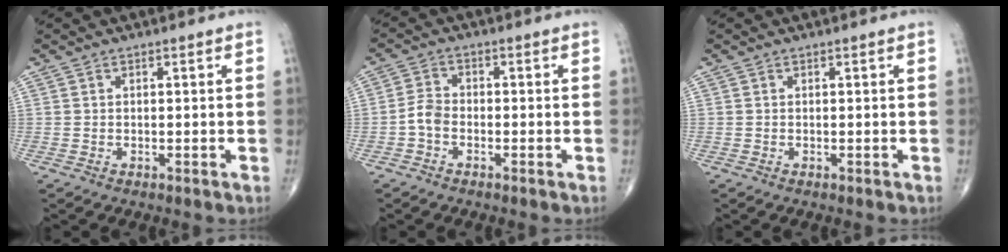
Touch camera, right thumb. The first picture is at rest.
{"total": 3.3, "force": [-1.4, 2.2, 2.1], "torque": [-0.038, 0.015, -0.034]}
{"total": 0.0}